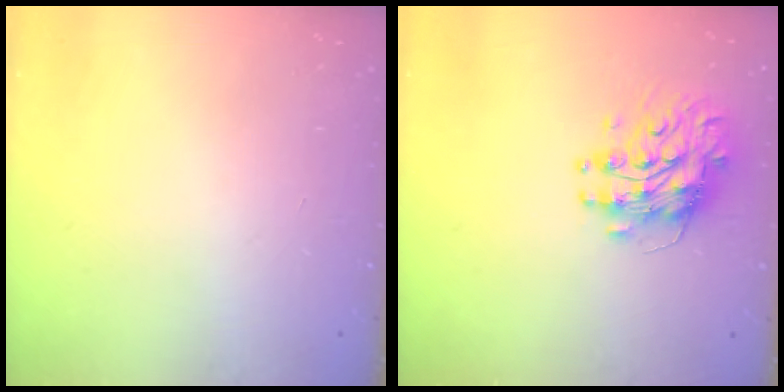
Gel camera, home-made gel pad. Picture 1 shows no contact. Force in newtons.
{"total": 9.9, "press": 9.9, "slide": 0.9}